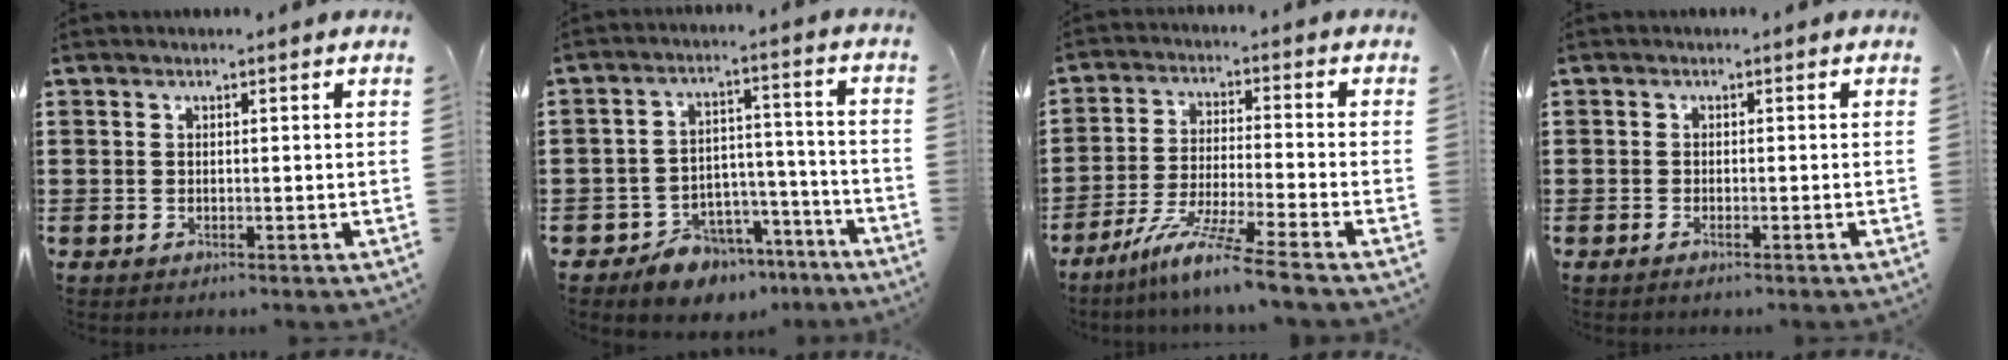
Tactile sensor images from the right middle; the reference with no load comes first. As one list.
[{"total": 7.3, "force": [-6.5, 3.3, 1.0], "torque": [-0.021, 0.036, -0.123]}, {"total": 8.6, "force": [-7.0, -0.7, 5.1], "torque": [-0.098, -0.014, -0.136]}, {"total": 0.7, "force": [-0.4, 0.1, 0.5], "torque": [-0.012, -0.004, -0.007]}]